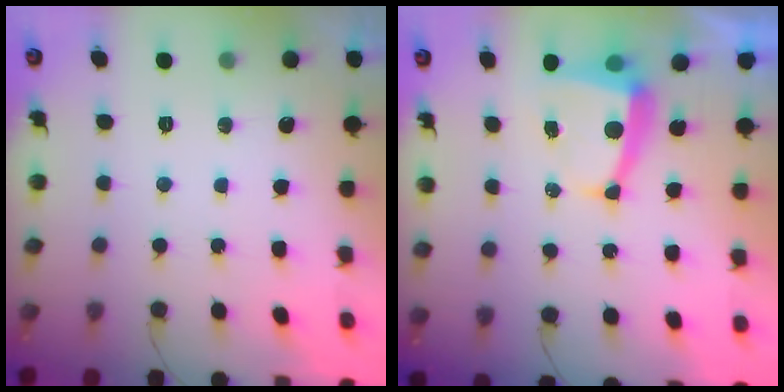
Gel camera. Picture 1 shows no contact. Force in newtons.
{"total": 6.6, "press": 6.6, "slide": 0.3}